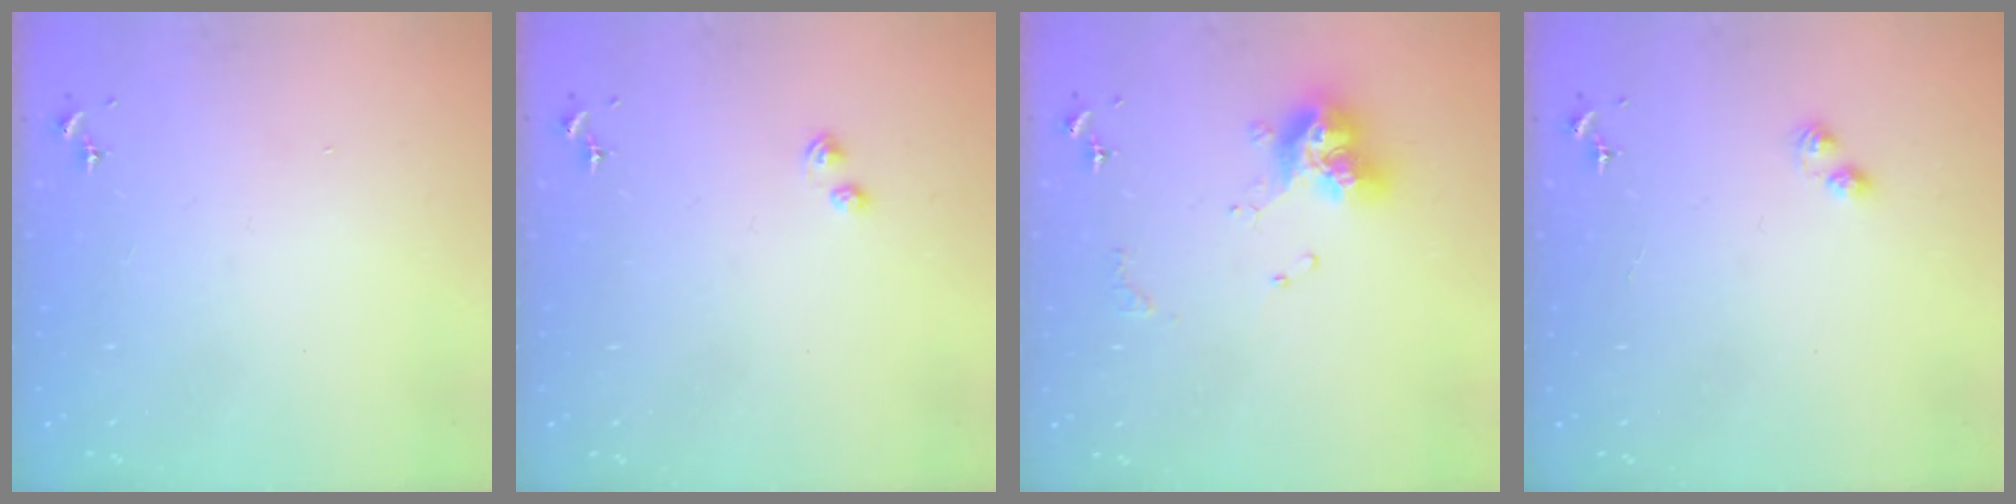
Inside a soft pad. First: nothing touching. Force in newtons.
{"total": 2.2, "press": 2.1, "slide": 0.5}
{"total": 13.4, "press": 13.3, "slide": 1.4}
{"total": 3.4, "press": 3.3, "slide": 0.5}